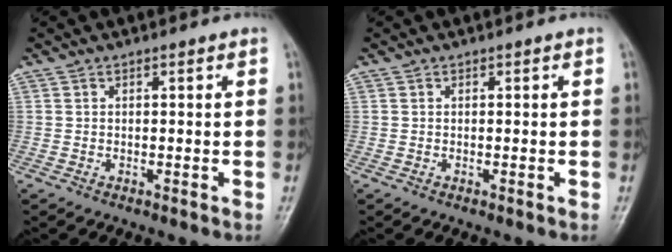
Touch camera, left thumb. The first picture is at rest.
{"total": 0.0}